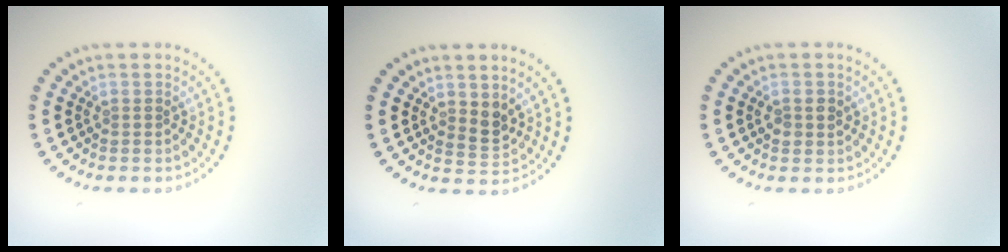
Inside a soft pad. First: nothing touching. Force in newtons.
{"total": 1.7, "press": 1.4, "slide": 0.9}
{"total": 1.5, "press": 1.5, "slide": 0.1}